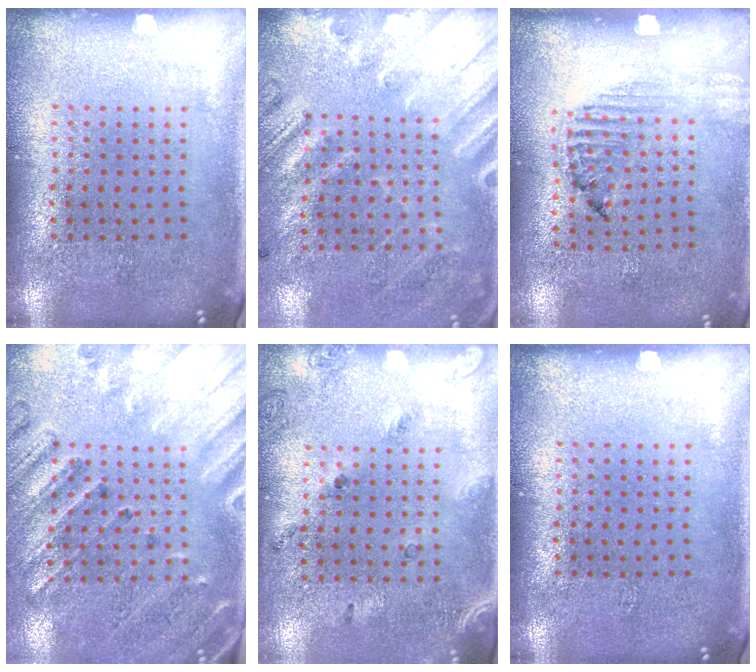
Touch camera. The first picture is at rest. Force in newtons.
{"total": 2.5, "press": 1.8, "slide": 1.8}
{"total": 1.2, "press": 1.2, "slide": 0.4}
{"total": 2.5, "press": 2.2, "slide": 1.3}
{"total": 1.5, "press": 1.0, "slide": 1.1}
{"total": 0.0}